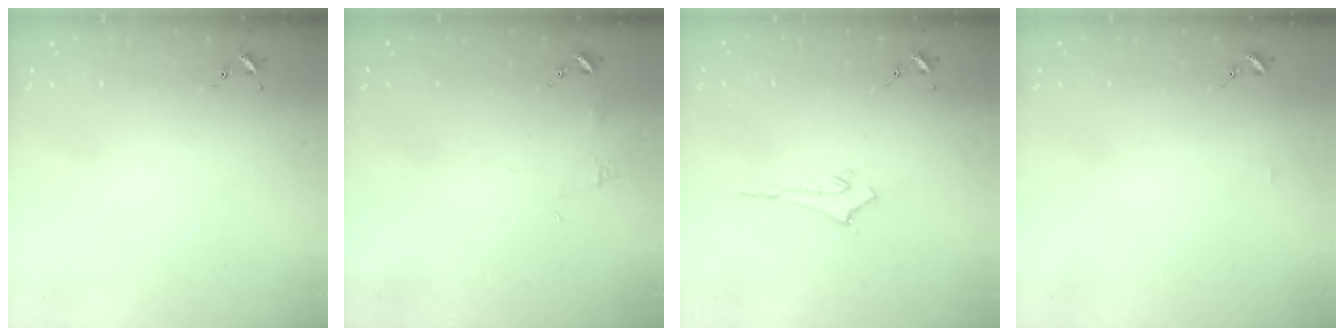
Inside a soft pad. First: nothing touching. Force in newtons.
{"total": 4.5, "press": 4.5, "slide": 0.5}
{"total": 2.9, "press": 2.9, "slide": 0.2}
{"total": 3.2, "press": 3.2, "slide": 0.4}